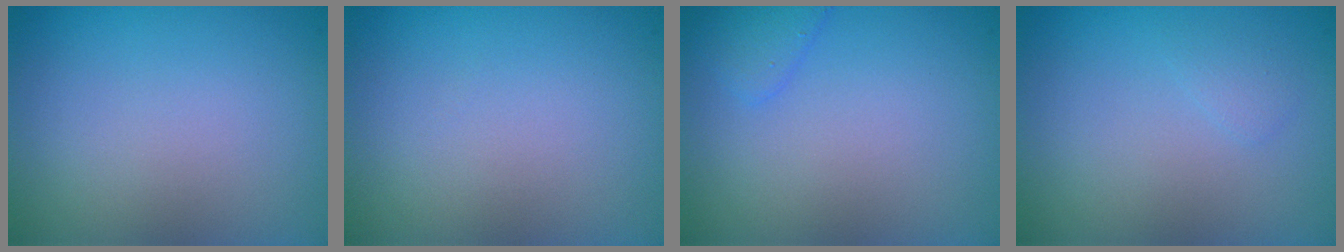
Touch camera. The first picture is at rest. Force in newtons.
{"total": 0.0}
{"total": 1.5, "press": 1.5, "slide": 0.1}
{"total": 0.7, "press": 0.7, "slide": 0.1}